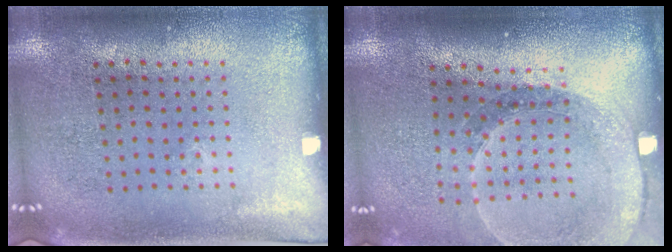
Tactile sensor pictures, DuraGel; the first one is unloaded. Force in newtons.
{"total": 1.5, "press": 1.5, "slide": 0.1}